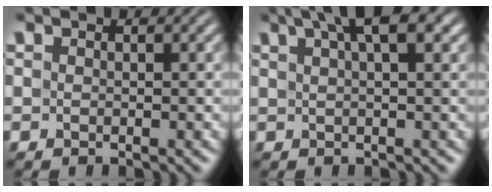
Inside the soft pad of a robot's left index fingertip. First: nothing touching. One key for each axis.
{"total": 4.8, "fx": 2.9, "fy": 1.0, "fz": 3.7, "tx": -0.048, "ty": 0.016, "tz": 0.044}